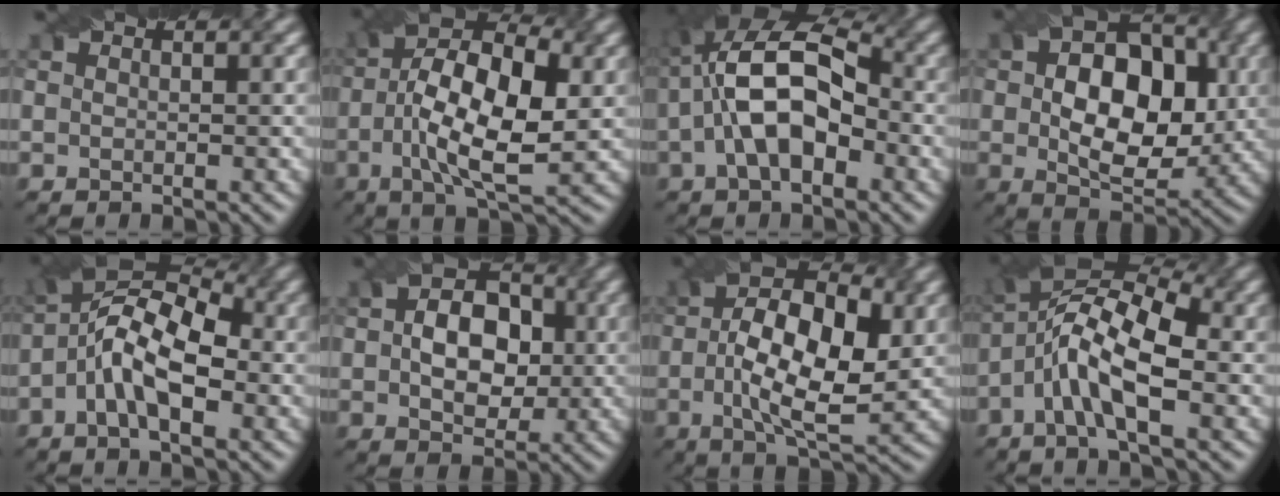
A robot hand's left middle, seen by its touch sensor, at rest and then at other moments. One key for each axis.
{"total": 11.1, "fx": -0.8, "fy": 4.7, "fz": 10.0, "tx": -0.182, "ty": 0.008, "tz": -0.020}
{"total": 10.5, "fx": -0.2, "fy": 5.9, "fz": 8.7, "tx": -0.164, "ty": 0.023, "tz": -0.015}
{"total": 11.0, "fx": 0.4, "fy": 7.1, "fz": 8.3, "tx": -0.129, "ty": -0.003, "tz": 0.005}
{"total": 8.3, "fx": -1.2, "fy": 3.8, "fz": 7.3, "tx": -0.130, "ty": 0.029, "tz": -0.037}
{"total": 7.0, "fx": 0.3, "fy": 4.8, "fz": 5.1, "tx": -0.081, "ty": 0.007, "tz": -0.001}
{"total": 10.4, "fx": 0.0, "fy": 4.8, "fz": 9.2, "tx": -0.163, "ty": 0.003, "tz": -0.003}
{"total": 8.0, "fx": -1.5, "fy": 2.7, "fz": 7.4, "tx": -0.147, "ty": 0.024, "tz": -0.043}